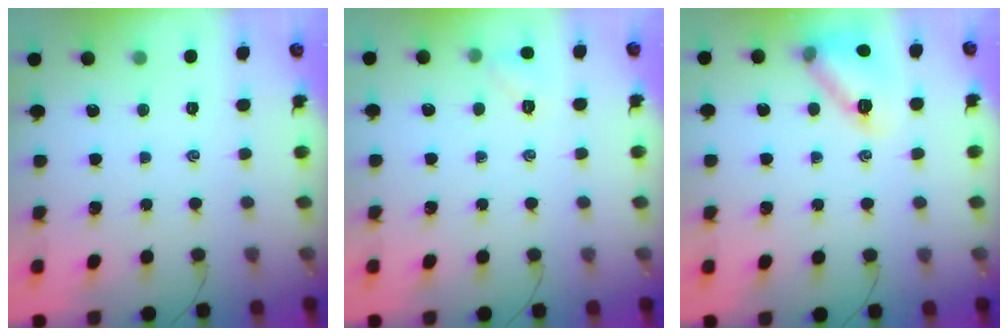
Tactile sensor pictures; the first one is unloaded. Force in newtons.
{"total": 6.1, "press": 5.9, "slide": 1.7}
{"total": 13.7, "press": 13.6, "slide": 1.0}